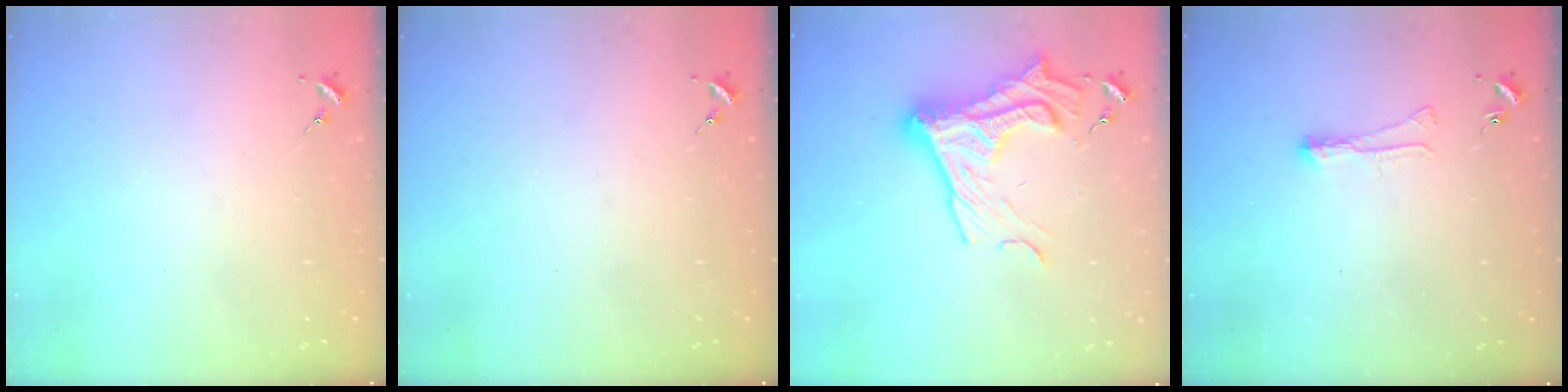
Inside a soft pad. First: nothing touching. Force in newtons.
{"total": 0.0}
{"total": 18.9, "press": 18.8, "slide": 1.8}
{"total": 4.2, "press": 4.2, "slide": 0.6}